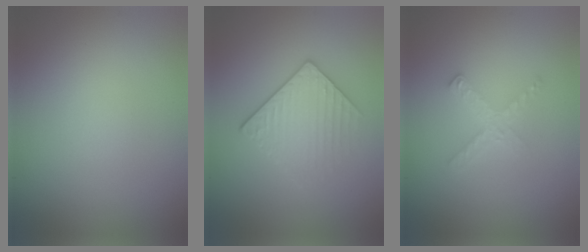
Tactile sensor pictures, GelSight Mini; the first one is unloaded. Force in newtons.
{"total": 3.1, "press": 2.8, "slide": 1.2}
{"total": 1.7, "press": 1.7, "slide": 0.2}